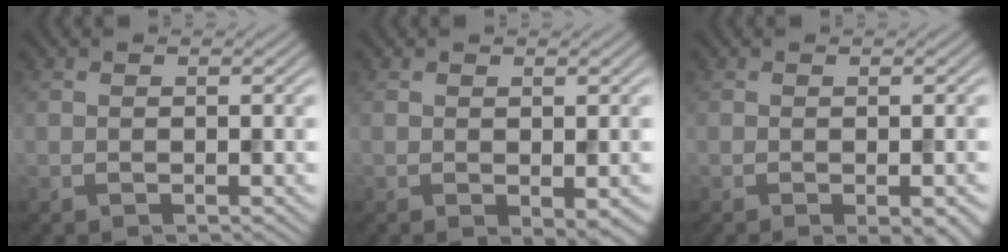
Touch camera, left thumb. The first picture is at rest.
{"total": 2.1, "force": [-0.5, 0.6, 1.9], "torque": [-0.032, -0.008, -0.006]}
{"total": 3.5, "force": [-1.6, 0.9, 3.0], "torque": [-0.037, -0.002, -0.017]}